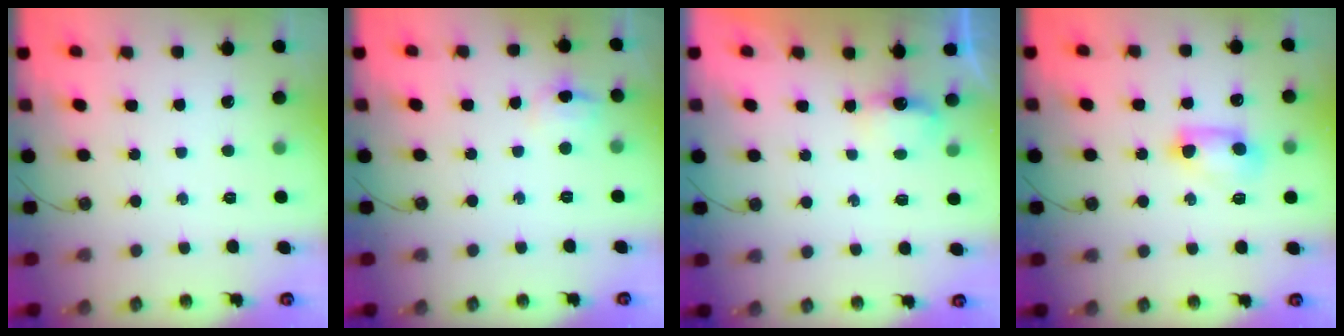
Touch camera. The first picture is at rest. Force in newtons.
{"total": 5.5, "press": 5.2, "slide": 1.9}
{"total": 4.6, "press": 4.5, "slide": 0.6}
{"total": 7.4, "press": 7.3, "slide": 1.0}